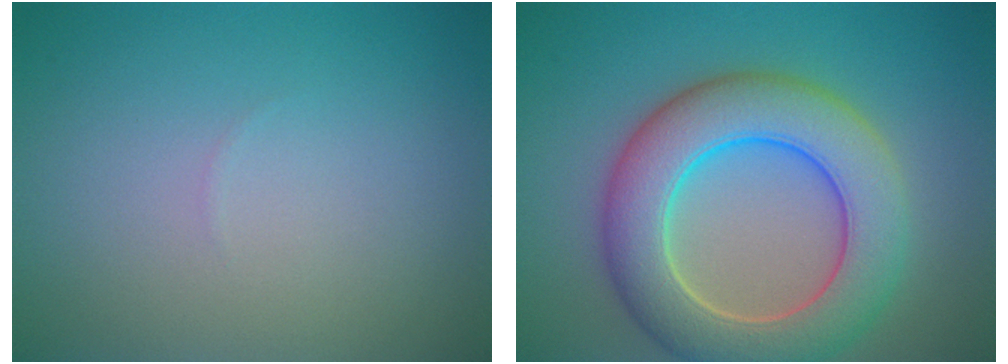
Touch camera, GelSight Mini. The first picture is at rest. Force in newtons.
{"total": 9.1, "press": 9.0, "slide": 0.7}